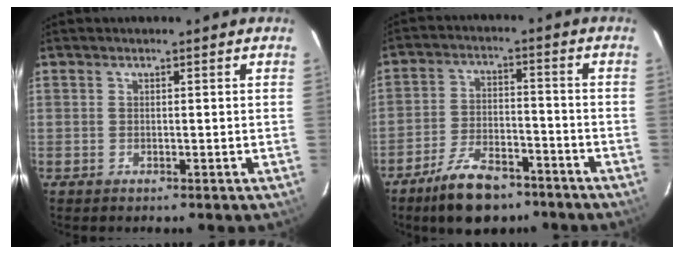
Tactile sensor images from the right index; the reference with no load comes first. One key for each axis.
{"total": 11.7, "fx": -8.6, "fy": 5.1, "fz": 5.9, "tx": -0.129, "ty": 0.006, "tz": -0.141}